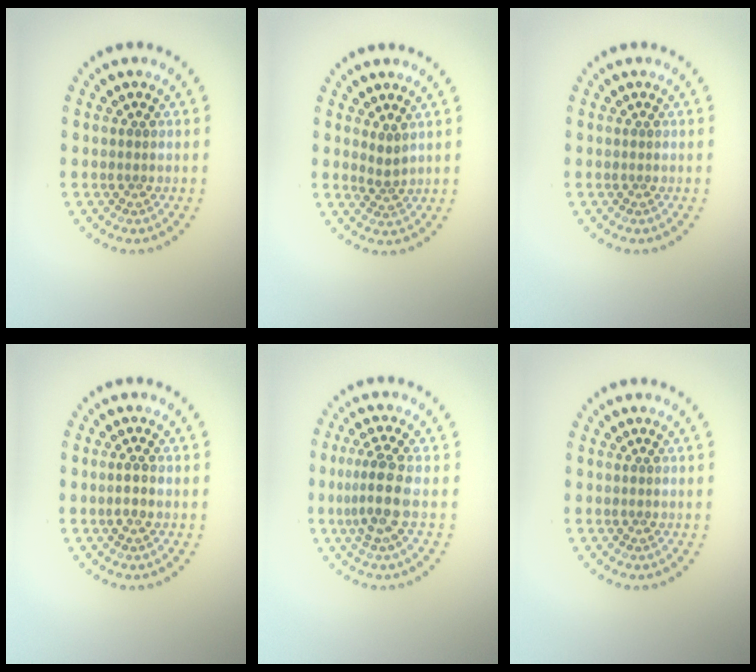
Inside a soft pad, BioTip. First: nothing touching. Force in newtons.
{"total": 1.7, "press": 1.1, "slide": 1.3}
{"total": 0.0}
{"total": 1.2, "press": 1.1, "slide": 0.4}
{"total": 3.6, "press": 3.0, "slide": 2.0}
{"total": 0.0}